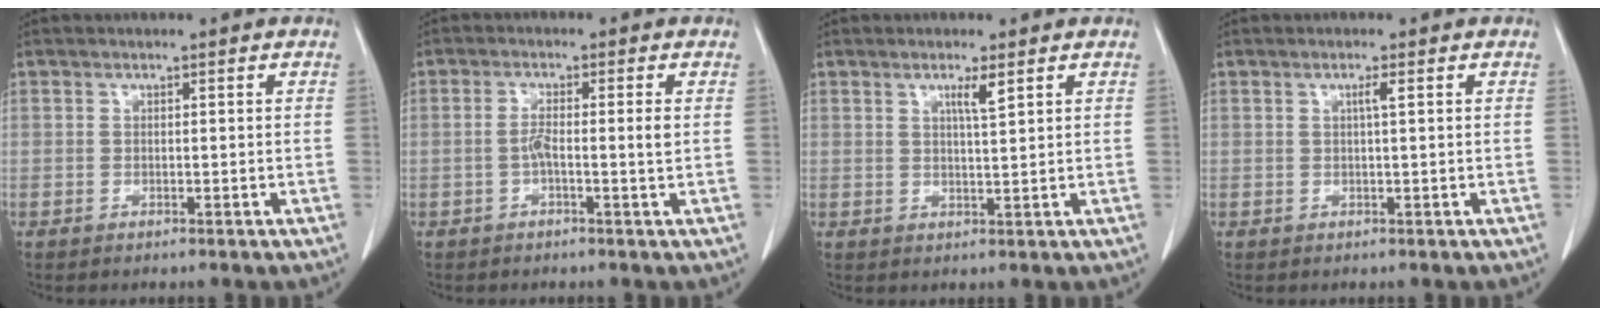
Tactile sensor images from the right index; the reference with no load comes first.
{"total": 3.4, "force": [-0.4, 0.0, 3.4], "torque": [-0.063, 0.002, -0.007]}
{"total": 2.6, "force": [1.4, -0.2, 2.1], "torque": [-0.041, -0.004, 0.024]}
{"total": 1.2, "force": [0.4, -0.2, 1.1], "torque": [-0.021, 0.002, 0.005]}